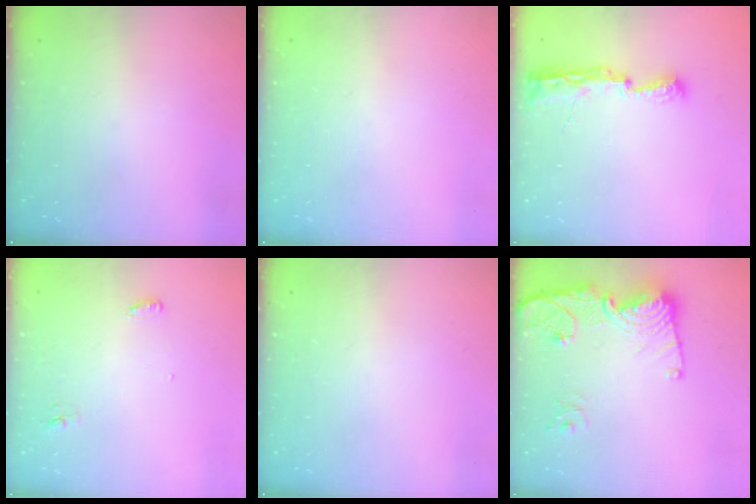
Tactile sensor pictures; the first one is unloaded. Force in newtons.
{"total": 0.0}
{"total": 8.9, "press": 8.5, "slide": 2.3}
{"total": 3.6, "press": 3.5, "slide": 0.9}
{"total": 0.0}
{"total": 17.1, "press": 17.0, "slide": 1.9}